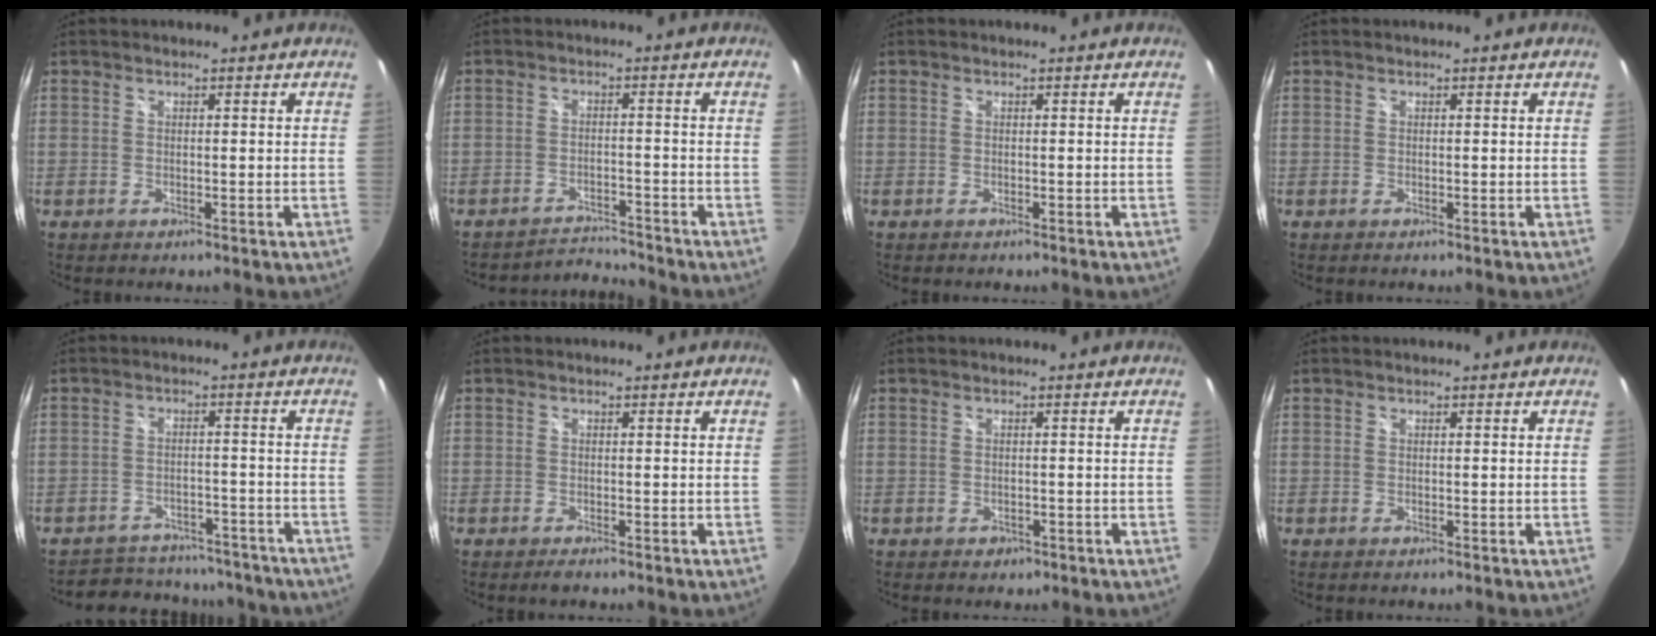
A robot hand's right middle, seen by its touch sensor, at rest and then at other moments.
{"total": 4.9, "force": [-4.8, -0.6, -0.9], "torque": [-0.002, 0.010, -0.082]}
{"total": 0.0}
{"total": 0.0}
{"total": 15.7, "force": [-13.6, 6.6, 4.4], "torque": [-0.096, 0.025, -0.163]}
{"total": 1.0, "force": [-0.8, 0.2, 0.5], "torque": [-0.009, -0.005, -0.015]}
{"total": 1.5, "force": [-0.8, 1.1, 0.6], "torque": [-0.011, -0.002, -0.008]}
{"total": 0.0}